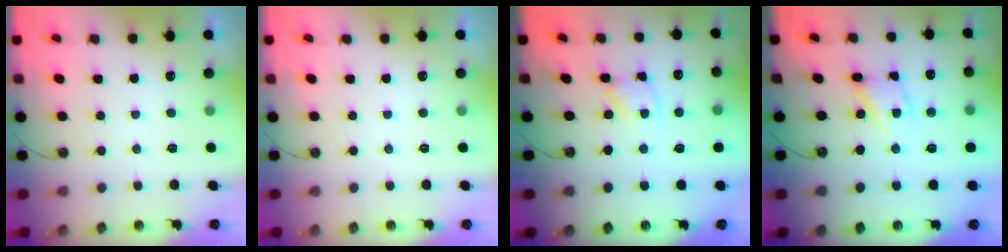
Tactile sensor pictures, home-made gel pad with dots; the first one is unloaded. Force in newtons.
{"total": 0.0}
{"total": 2.7, "press": 2.7, "slide": 0.1}
{"total": 8.2, "press": 8.1, "slide": 0.5}